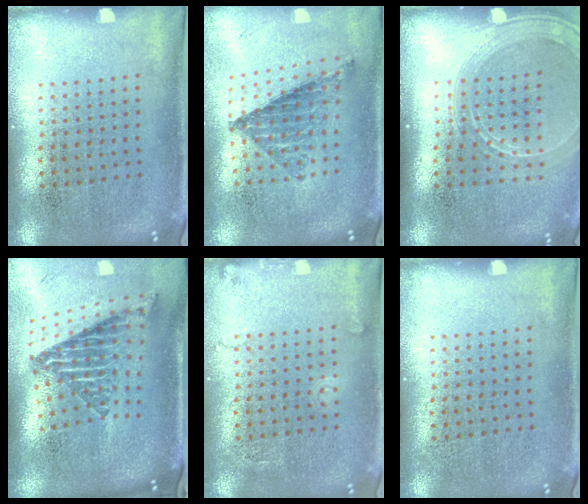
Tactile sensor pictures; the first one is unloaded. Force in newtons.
{"total": 0.8, "press": 0.8, "slide": 0.1}
{"total": 1.9, "press": 1.7, "slide": 0.8}
{"total": 2.6, "press": 1.7, "slide": 2.0}
{"total": 1.3, "press": 1.3, "slide": 0.1}
{"total": 0.0}